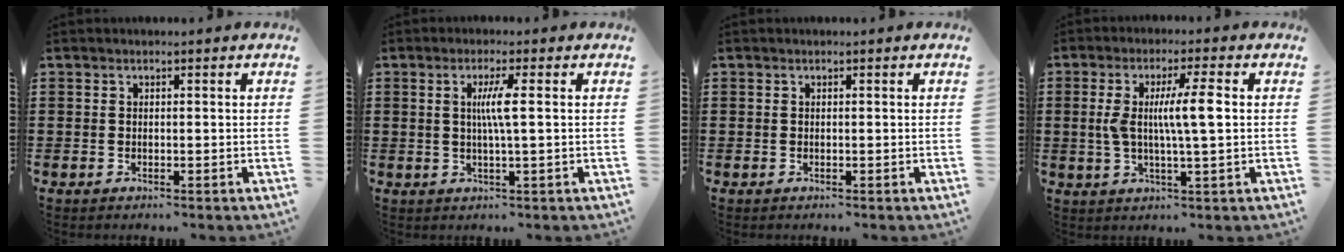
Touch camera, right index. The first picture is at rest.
{"total": 3.7, "force": [0.4, -0.3, 3.6], "torque": [-0.069, -0.004, 0.003]}
{"total": 0.0}
{"total": 7.5, "force": [0.6, 0.7, 7.4], "torque": [-0.144, -0.005, 0.002]}